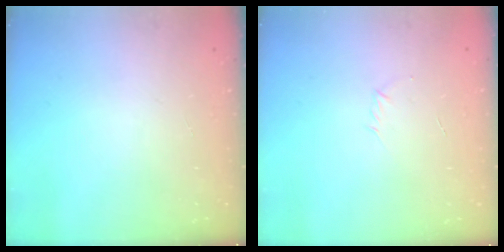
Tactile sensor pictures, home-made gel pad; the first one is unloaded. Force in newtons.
{"total": 2.9, "press": 2.8, "slide": 0.8}